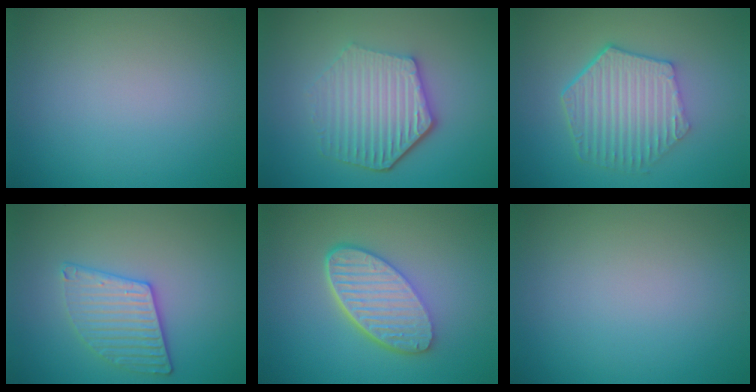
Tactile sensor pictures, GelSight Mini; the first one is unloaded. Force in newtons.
{"total": 5.7, "press": 4.4, "slide": 3.6}
{"total": 6.2, "press": 4.6, "slide": 4.2}
{"total": 3.2, "press": 3.2, "slide": 0.6}
{"total": 6.0, "press": 4.4, "slide": 4.1}
{"total": 0.0}